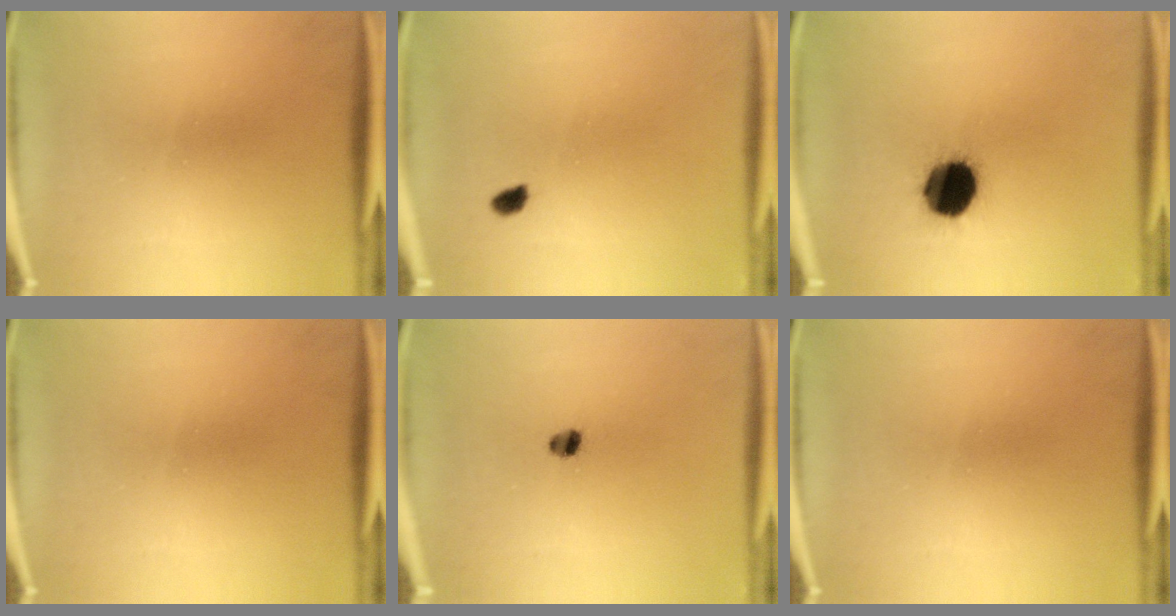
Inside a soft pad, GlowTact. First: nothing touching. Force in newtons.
{"total": 1.5}
{"total": 14.6}
{"total": 0.0}
{"total": 2.3}
{"total": 0.0}